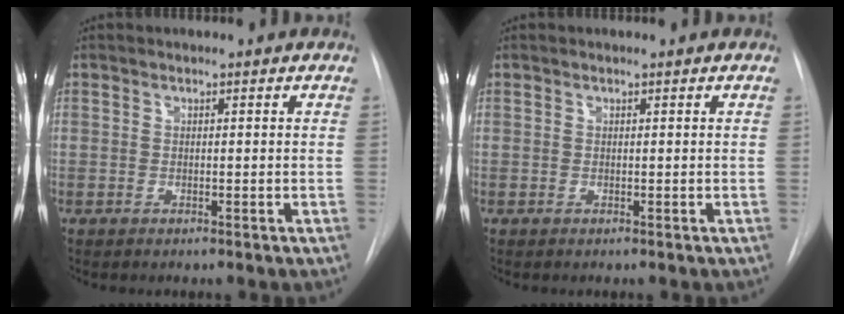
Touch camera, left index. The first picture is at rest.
{"total": 0.0}